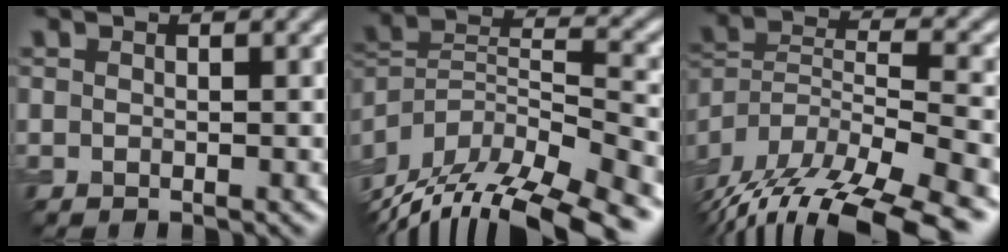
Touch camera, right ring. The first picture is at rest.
{"total": 16.4, "force": [-12.9, 5.8, 8.2], "torque": [-0.149, 0.010, -0.191]}
{"total": 16.3, "force": [-13.1, 5.3, 8.1], "torque": [-0.139, -0.006, -0.186]}